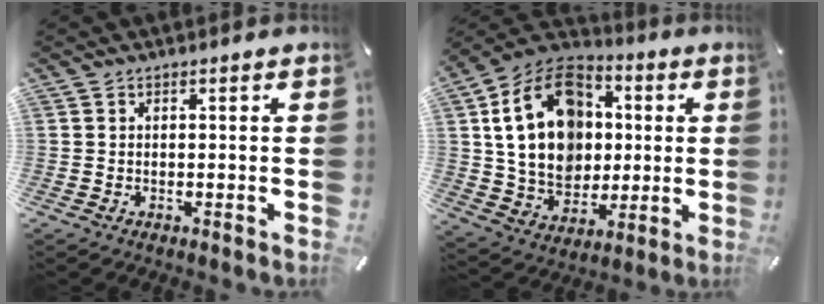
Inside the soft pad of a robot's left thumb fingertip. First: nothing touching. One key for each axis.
{"total": 21.2, "fx": 2.6, "fy": 17.1, "fz": 12.3, "tx": -0.237, "ty": -0.001, "tz": 0.049}